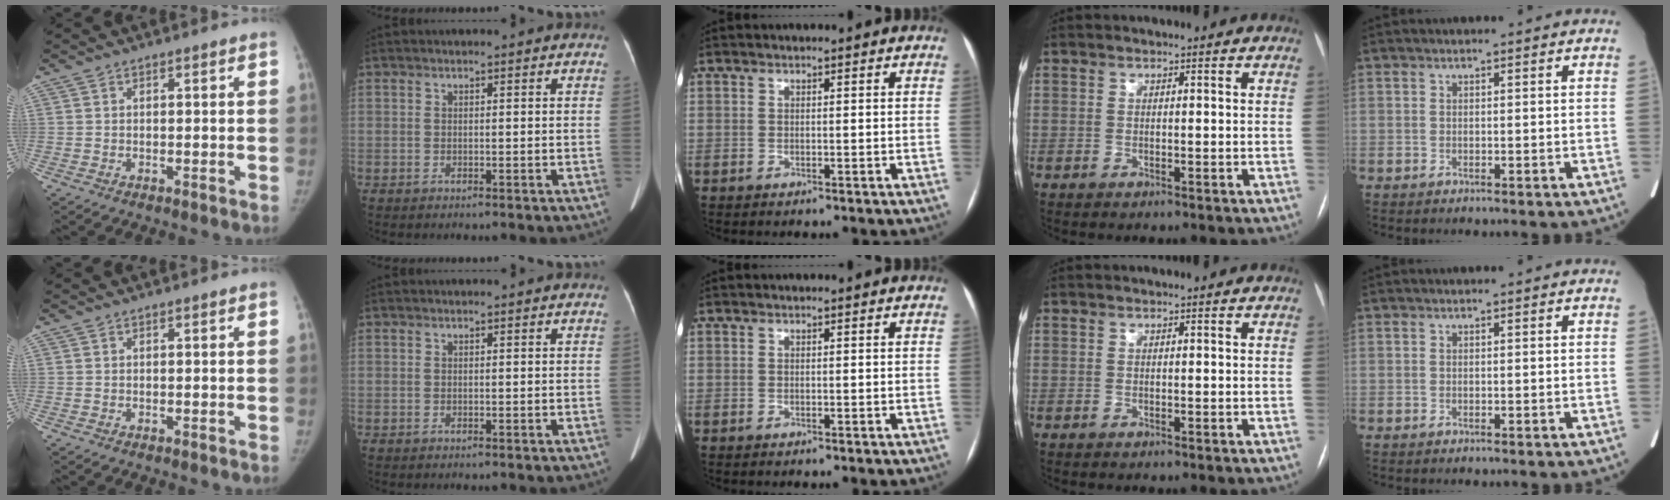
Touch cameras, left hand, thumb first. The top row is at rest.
{}